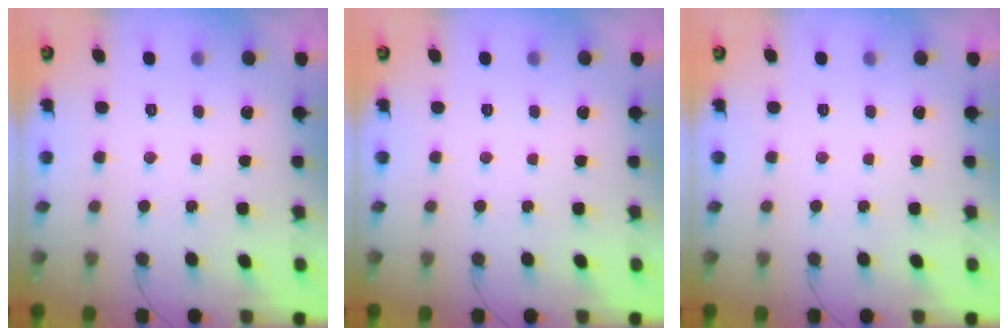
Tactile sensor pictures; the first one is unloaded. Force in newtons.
{"total": 0.0}
{"total": 0.0}